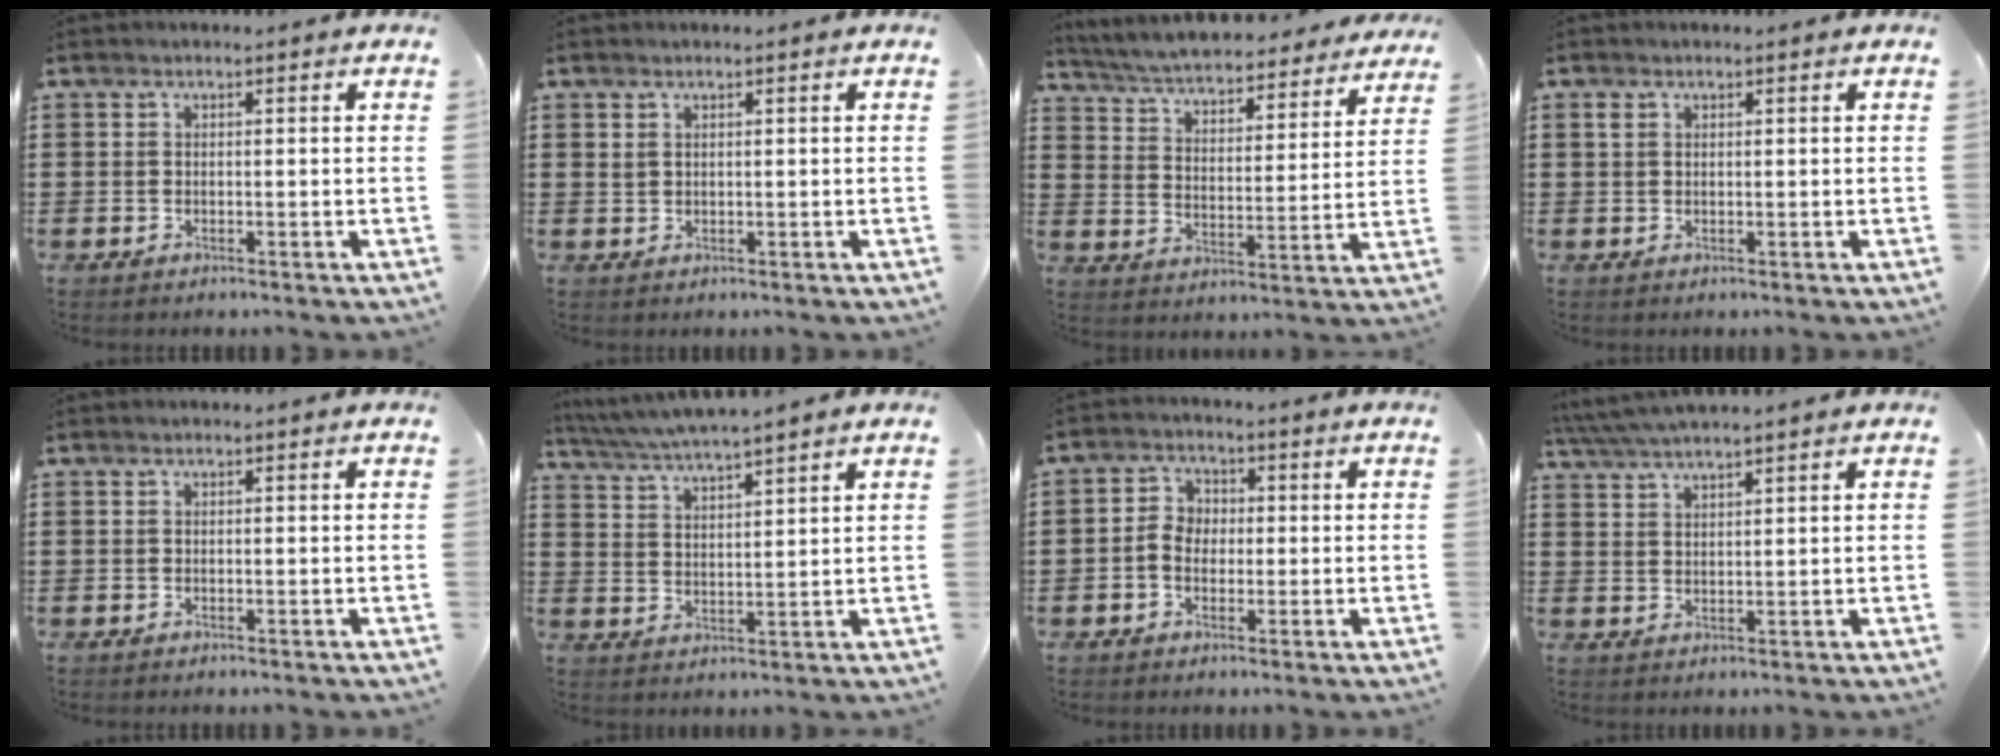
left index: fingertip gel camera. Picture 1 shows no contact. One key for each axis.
{"total": 0.8, "fx": 0.6, "fy": 0.5, "fz": 0.4, "tx": -0.009, "ty": 0.004, "tz": 0.011}
{"total": 5.2, "fx": 5.2, "fy": -0.2, "fz": 0.9, "tx": -0.042, "ty": -0.038, "tz": 0.086}
{"total": 1.0, "fx": 0.4, "fy": 0.7, "fz": 0.6, "tx": -0.015, "ty": 0.005, "tz": 0.007}
{"total": 0.0}
{"total": 4.1, "fx": 3.8, "fy": -0.6, "fz": 1.2, "tx": -0.038, "ty": -0.020, "tz": 0.066}
{"total": 3.7, "fx": -0.7, "fy": 3.0, "fz": 2.1, "tx": -0.055, "ty": 0.007, "tz": -0.018}
{"total": 3.5, "fx": 3.2, "fy": -0.2, "fz": 1.5, "tx": -0.038, "ty": -0.006, "tz": 0.058}